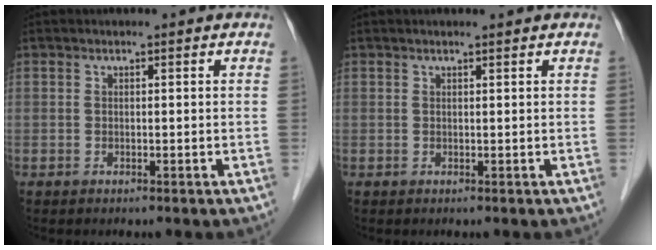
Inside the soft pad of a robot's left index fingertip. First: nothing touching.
{"total": 1.0, "force": [0.8, -0.1, 0.6], "torque": [-0.010, 0.006, 0.015]}